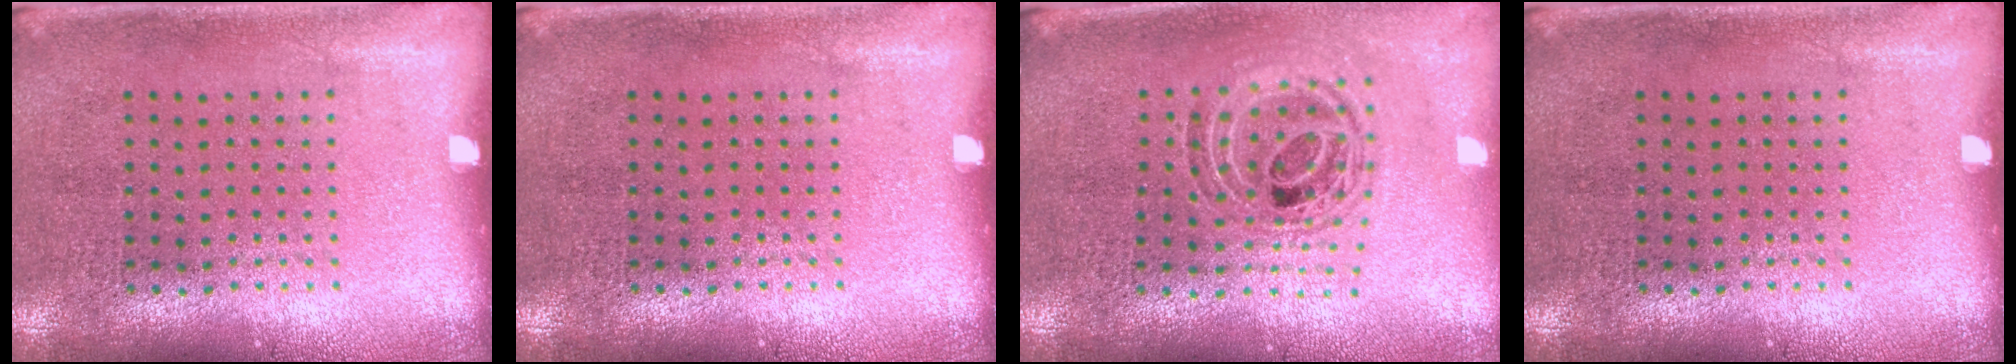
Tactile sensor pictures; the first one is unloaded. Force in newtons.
{"total": 0.0}
{"total": 0.9, "press": 0.9, "slide": 0.2}
{"total": 0.0}